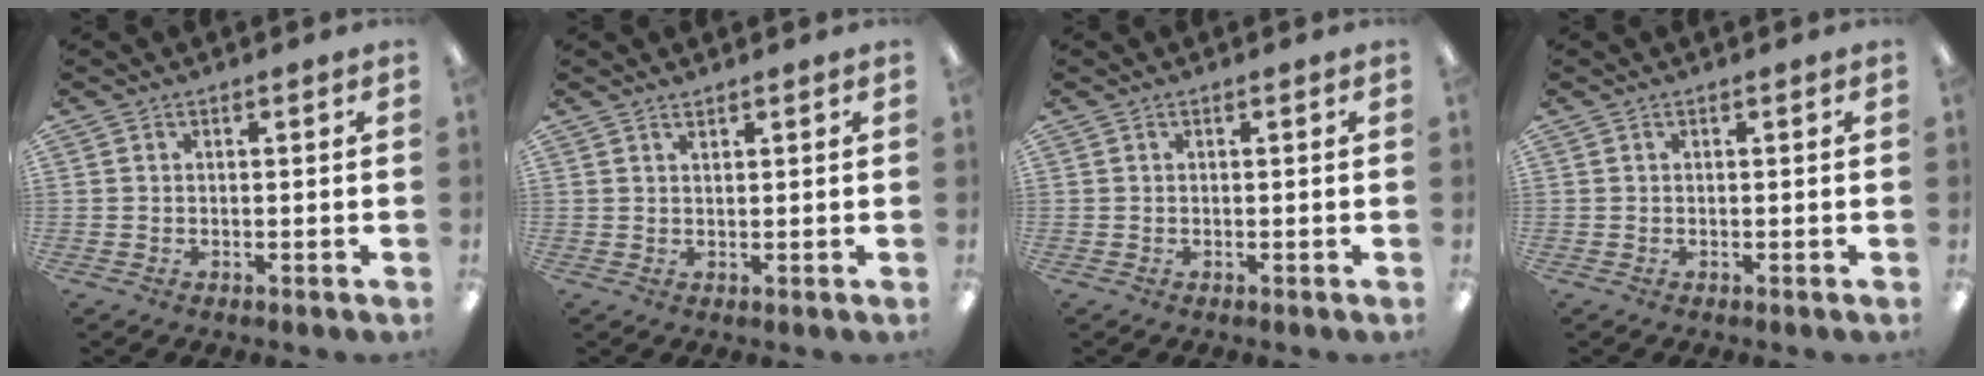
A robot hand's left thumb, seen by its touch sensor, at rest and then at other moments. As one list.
[{"total": 1.1, "force": [1.0, 0.3, 0.2], "torque": [-0.006, -0.002, 0.020]}, {"total": 0.0}, {"total": 0.0}]